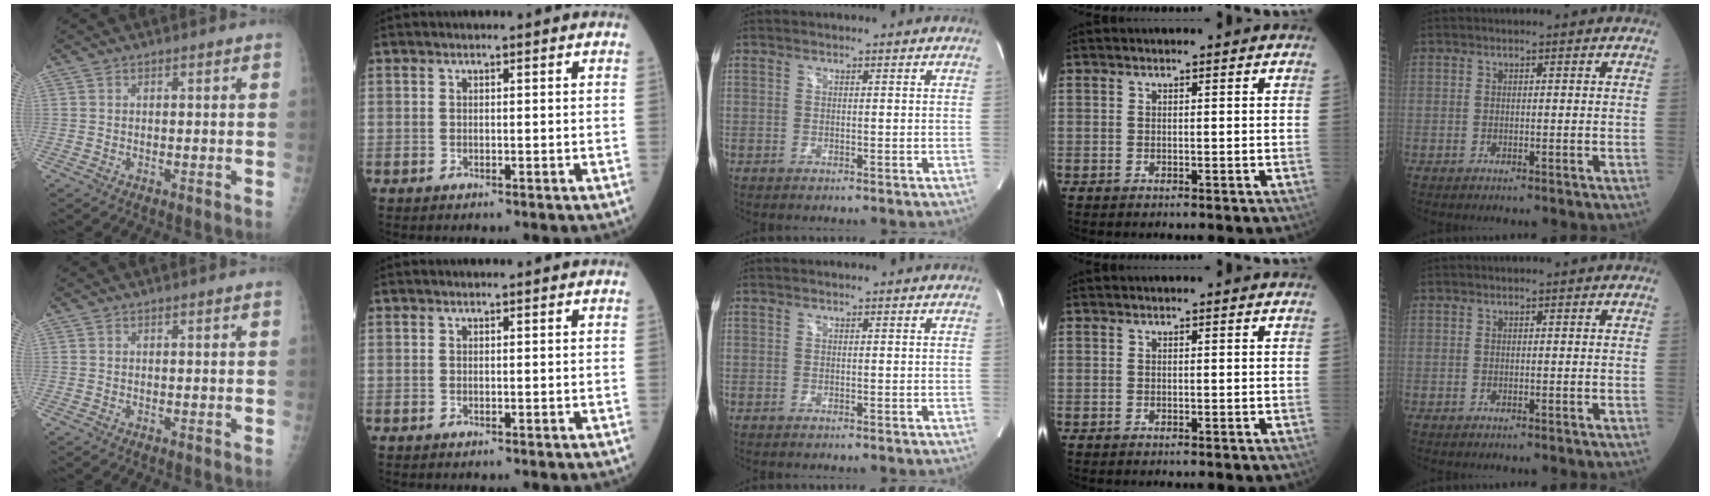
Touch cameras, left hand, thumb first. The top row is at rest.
{}